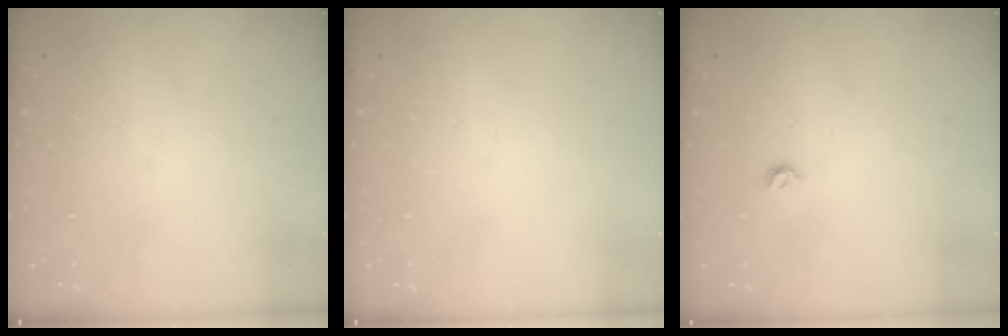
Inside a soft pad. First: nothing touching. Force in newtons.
{"total": 0.0}
{"total": 3.9, "press": 3.8, "slide": 0.8}